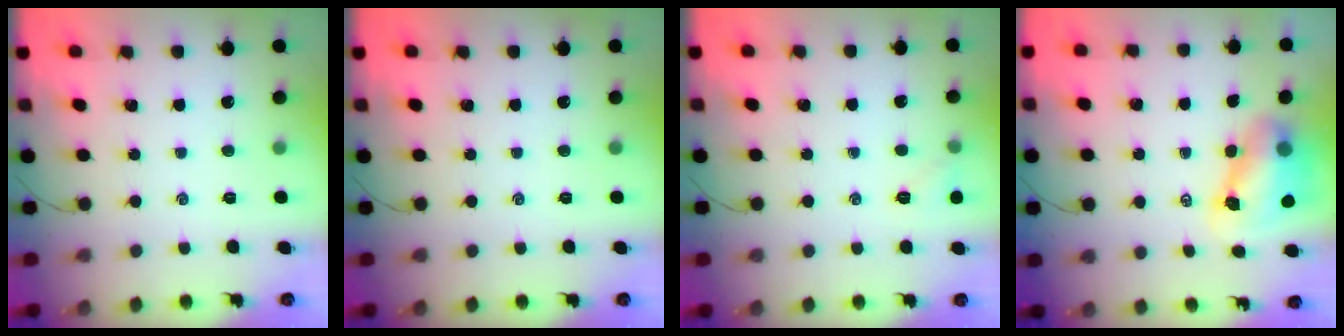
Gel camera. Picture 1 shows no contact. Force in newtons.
{"total": 0.0}
{"total": 5.3, "press": 5.1, "slide": 1.4}
{"total": 8.4, "press": 8.3, "slide": 1.7}